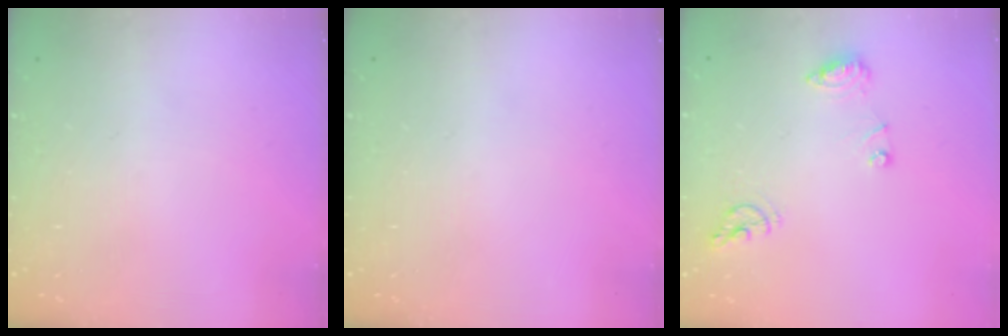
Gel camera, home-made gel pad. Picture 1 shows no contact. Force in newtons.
{"total": 0.0}
{"total": 9.6, "press": 9.6, "slide": 1.1}